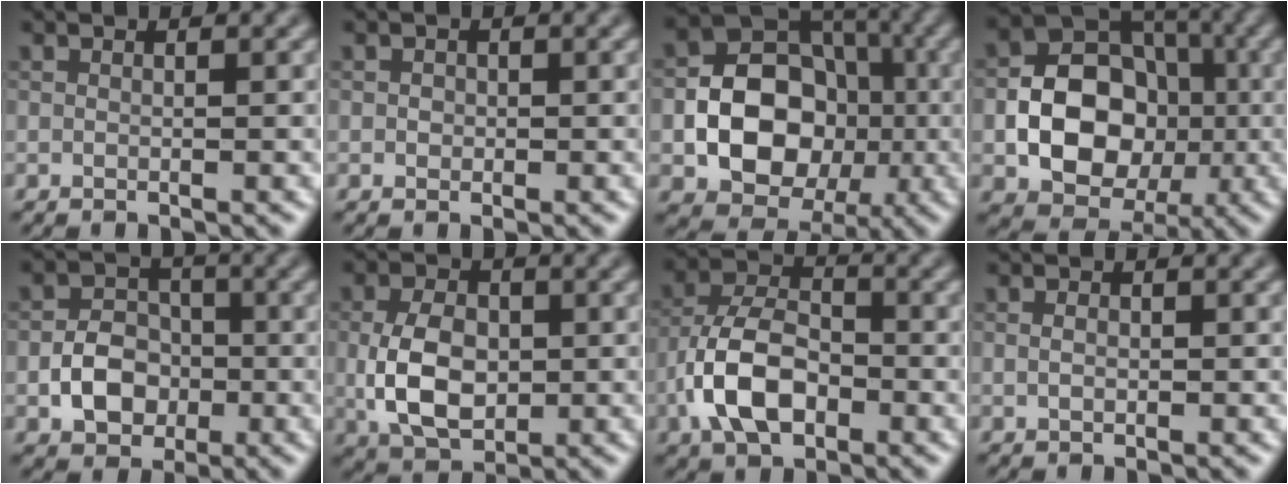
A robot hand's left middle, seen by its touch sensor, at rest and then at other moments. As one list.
[{"total": 0.7, "force": [0.0, 0.7, 0.3], "torque": [-0.001, -0.003, -0.001]}, {"total": 9.7, "force": [-1.7, 7.5, 5.9], "torque": [-0.079, 0.000, -0.036]}, {"total": 9.2, "force": [-1.5, 7.1, 5.7], "torque": [-0.086, 0.000, -0.030]}, {"total": 4.2, "force": [-1.2, 3.2, 2.3], "torque": [-0.033, 0.003, -0.021]}, {"total": 5.8, "force": [-0.4, 3.9, 4.3], "torque": [-0.091, -0.003, -0.007]}, {"total": 6.8, "force": [-2.5, 3.9, 4.9], "torque": [-0.096, 0.006, -0.054]}, {"total": 0.9, "force": [0.0, 0.6, 0.6], "torque": [-0.012, 0.001, 0.000]}]